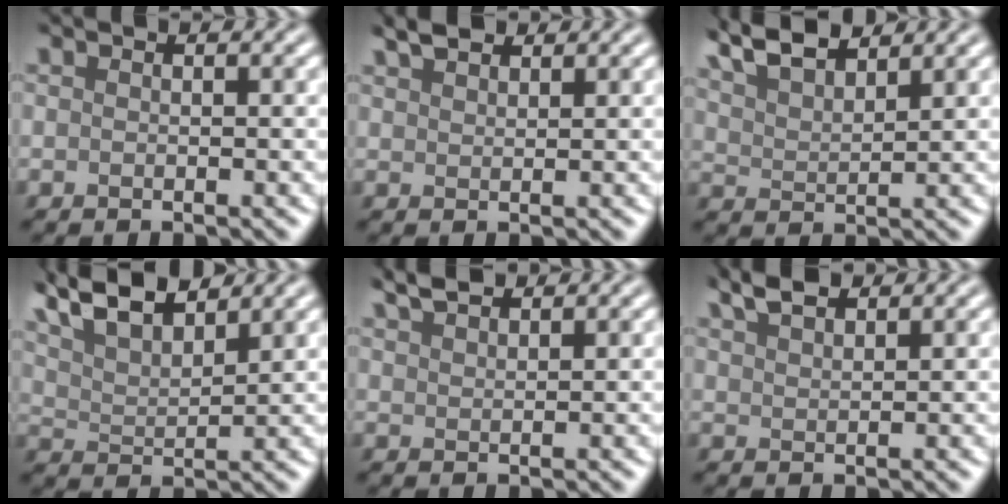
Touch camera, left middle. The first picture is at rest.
{"total": 2.2, "force": [1.9, 0.7, 0.8], "torque": [-0.015, 0.007, 0.043]}
{"total": 5.0, "force": [4.3, 1.3, 2.3], "torque": [-0.050, 0.013, 0.079]}
{"total": 8.3, "force": [6.4, 2.5, 4.6], "torque": [-0.093, 0.026, 0.093]}
{"total": 2.3, "force": [2.1, 0.5, 0.9], "torque": [-0.014, 0.007, 0.046]}
{"total": 2.7, "force": [2.2, 0.7, 1.3], "torque": [-0.026, 0.008, 0.048]}